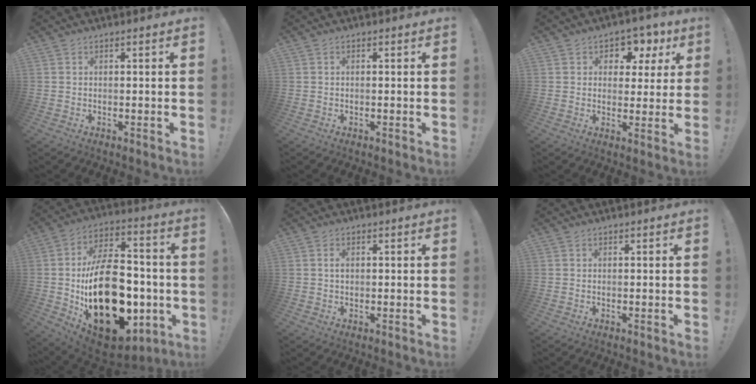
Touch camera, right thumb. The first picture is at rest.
{"total": 0.0}
{"total": 6.4, "force": [3.1, 5.1, 2.2], "torque": [-0.023, -0.022, 0.057]}
{"total": 31.0, "force": [-4.9, 19.0, 24.0], "torque": [-0.423, 0.030, -0.053]}
{"total": 1.4, "force": [0.0, 1.0, 1.0], "torque": [-0.018, 0.003, -0.001]}
{"total": 0.0}